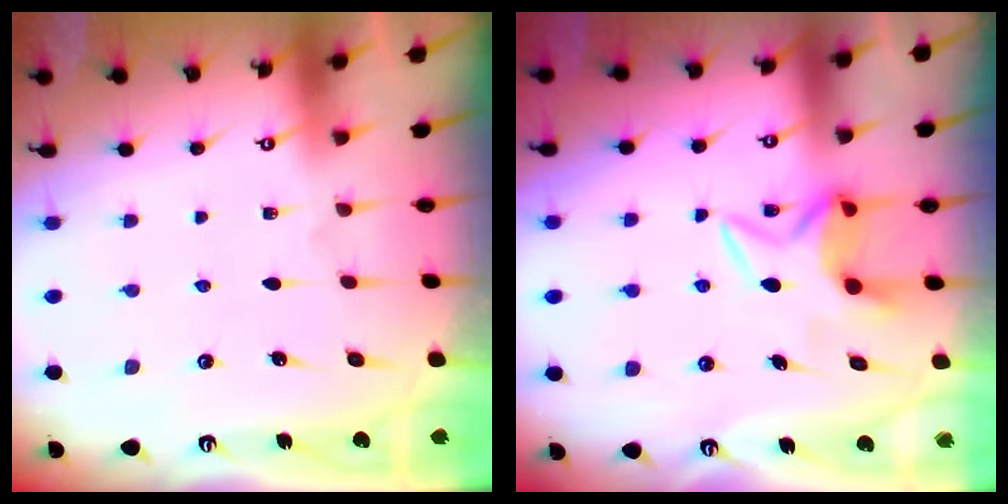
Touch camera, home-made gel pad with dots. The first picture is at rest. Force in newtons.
{"total": 6.6, "press": 6.6, "slide": 0.6}